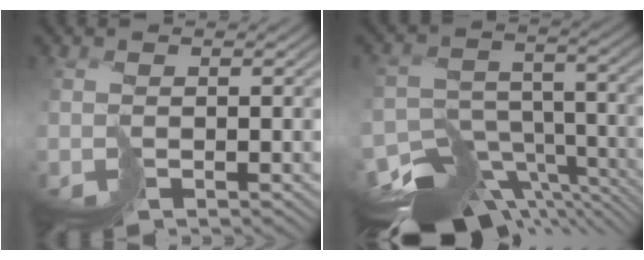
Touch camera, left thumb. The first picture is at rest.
{"total": 13.2, "force": [-10.9, 5.2, 5.2], "torque": [-0.105, -0.012, -0.155]}